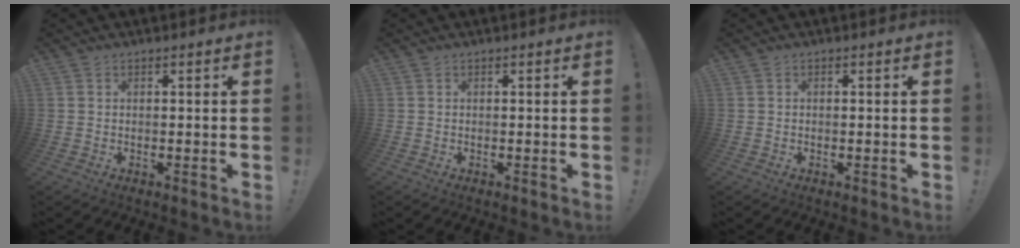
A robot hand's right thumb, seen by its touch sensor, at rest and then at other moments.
{"total": 0.0}
{"total": 0.0}